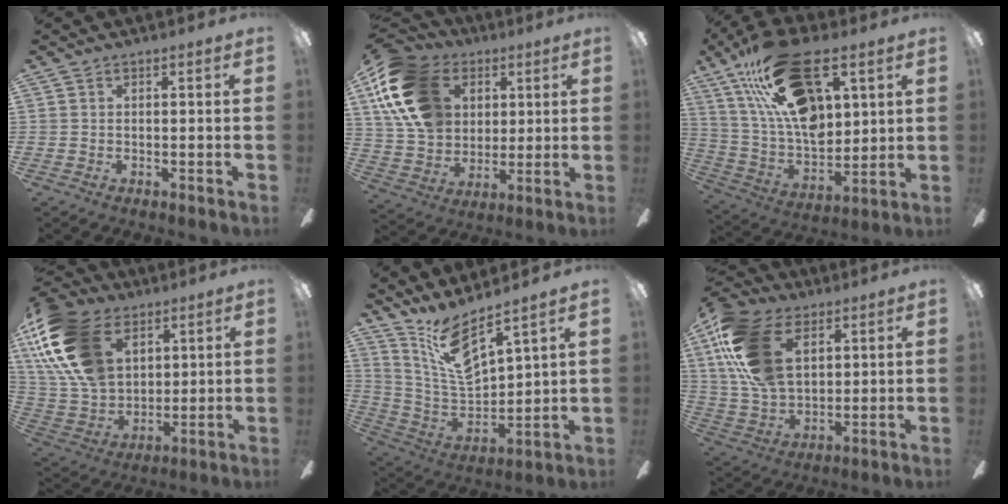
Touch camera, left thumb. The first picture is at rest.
{"total": 20.1, "force": [7.0, 15.0, 11.4], "torque": [-0.234, -0.008, 0.136]}
{"total": 25.7, "force": [13.2, 12.9, 17.9], "torque": [-0.333, -0.055, 0.233]}
{"total": 23.3, "force": [9.6, 15.4, 14.6], "torque": [-0.335, -0.025, 0.176]}
{"total": 10.4, "force": [8.2, 3.5, 5.3], "torque": [-0.112, -0.048, 0.154]}
{"total": 21.0, "force": [8.0, 13.4, 14.1], "torque": [-0.323, -0.012, 0.146]}